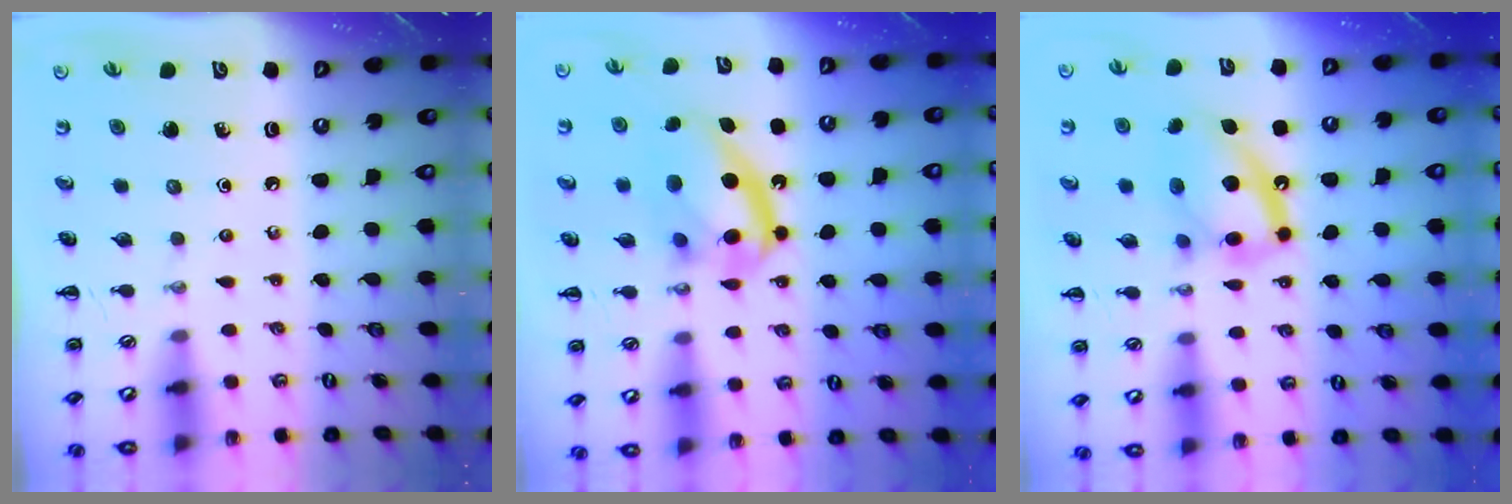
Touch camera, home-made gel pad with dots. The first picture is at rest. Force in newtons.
{"total": 15.5, "press": 15.1, "slide": 3.5}
{"total": 14.1, "press": 13.8, "slide": 2.9}